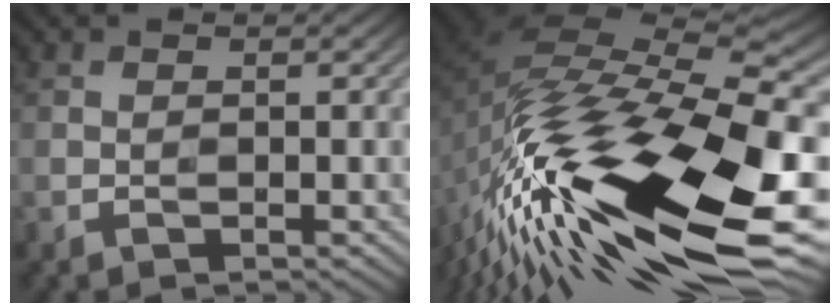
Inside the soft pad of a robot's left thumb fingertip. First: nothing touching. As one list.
[{"total": 20.0, "force": [-8.2, 7.8, 16.5], "torque": [-0.328, -0.018, -0.145]}]